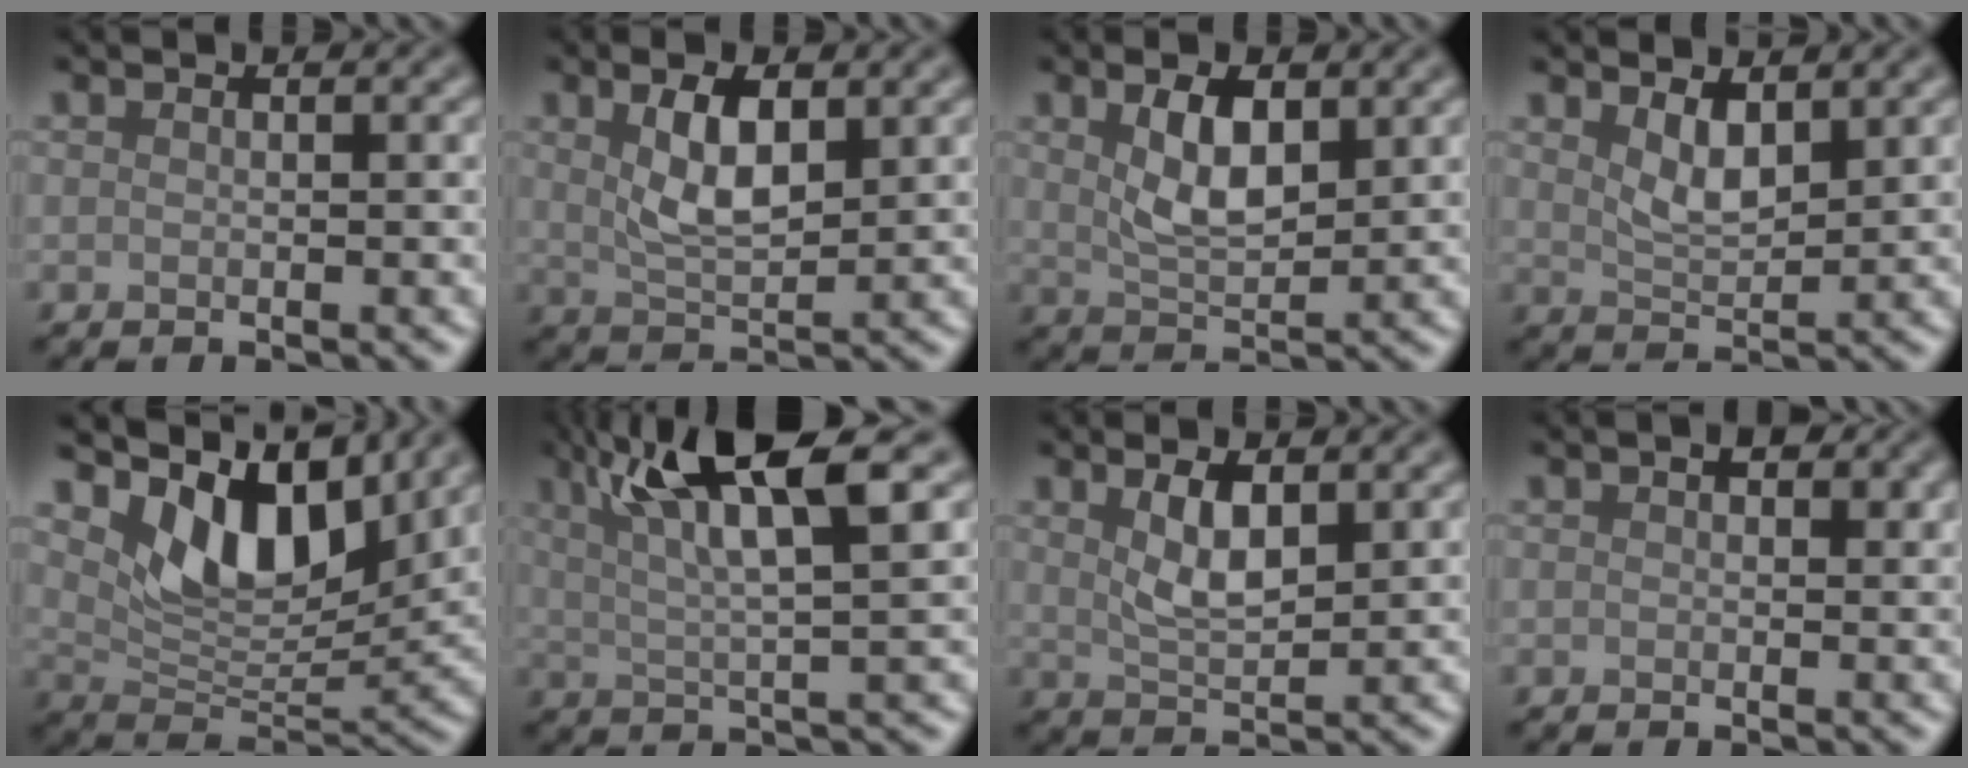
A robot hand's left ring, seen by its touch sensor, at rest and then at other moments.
{"total": 4.7, "force": [1.6, 1.9, 4.0], "torque": [-0.083, 0.001, 0.031]}
{"total": 4.3, "force": [1.5, 2.0, 3.5], "torque": [-0.073, 0.000, 0.031]}
{"total": 2.7, "force": [1.6, 1.0, 1.9], "torque": [-0.040, -0.009, 0.035]}
{"total": 8.2, "force": [4.7, 4.0, 5.3], "torque": [-0.093, -0.008, 0.082]}
{"total": 9.4, "force": [4.0, 1.9, 8.4], "torque": [-0.143, 0.014, 0.070]}
{"total": 3.4, "force": [1.5, 1.2, 2.8], "torque": [-0.058, -0.003, 0.031]}
{"total": 1.7, "force": [0.6, 0.9, 1.3], "torque": [-0.012, 0.001, 0.007]}